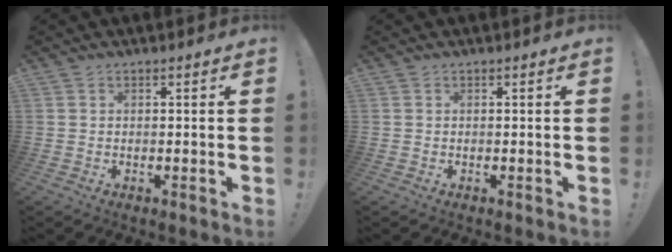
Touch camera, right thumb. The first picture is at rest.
{"total": 0.0}